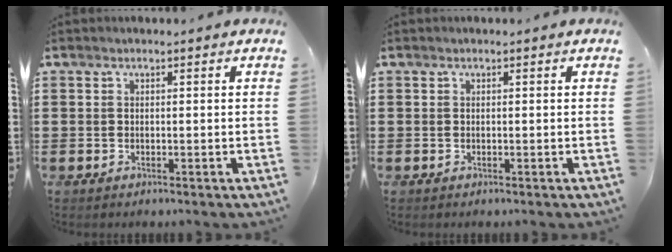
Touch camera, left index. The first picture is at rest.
{"total": 0.0}